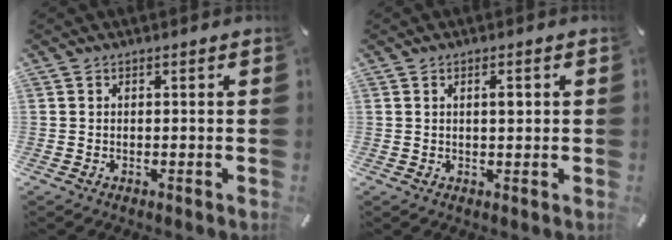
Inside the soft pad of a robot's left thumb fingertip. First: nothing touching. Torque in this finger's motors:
{"motor_torque": [0.02, 0.16, 0.15, 0.15, 0.04]}